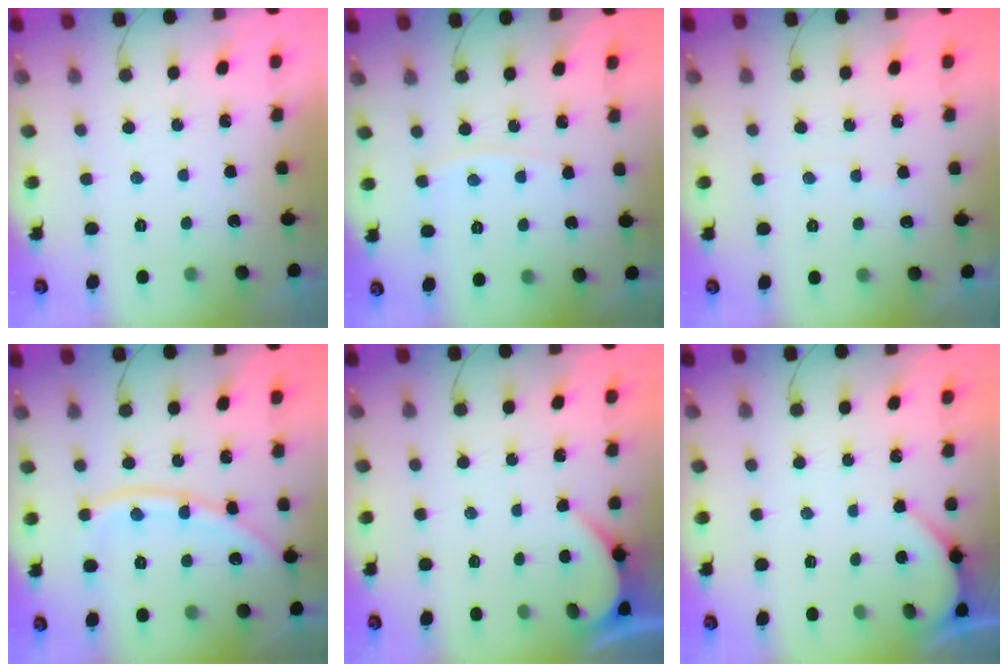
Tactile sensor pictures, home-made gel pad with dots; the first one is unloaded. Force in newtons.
{"total": 3.9, "press": 3.9, "slide": 0.4}
{"total": 2.4, "press": 2.3, "slide": 0.3}
{"total": 11.4, "press": 11.3, "slide": 1.6}
{"total": 2.3, "press": 2.3, "slide": 0.2}
{"total": 2.2, "press": 2.2, "slide": 0.3}